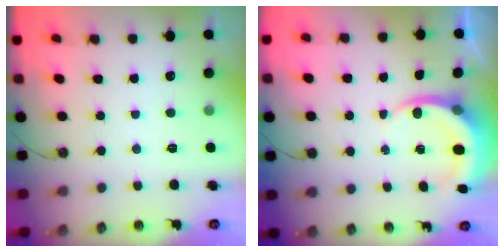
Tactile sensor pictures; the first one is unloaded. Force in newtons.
{"total": 6.7, "press": 6.7, "slide": 0.7}